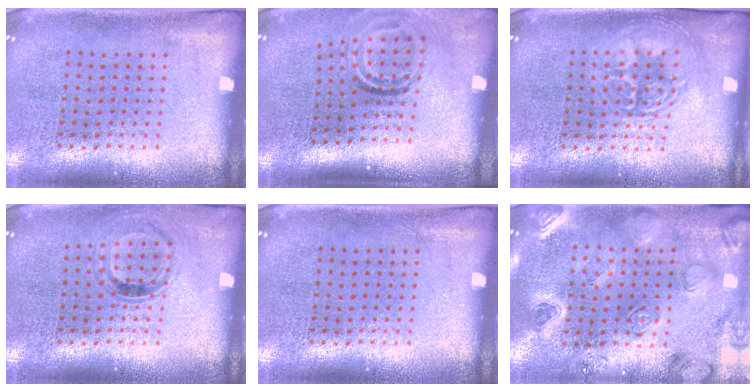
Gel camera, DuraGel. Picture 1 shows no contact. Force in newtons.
{"total": 1.9, "press": 1.1, "slide": 1.5}
{"total": 2.0, "press": 1.9, "slide": 0.3}
{"total": 0.9, "press": 0.9, "slide": 0.3}
{"total": 0.0}
{"total": 2.2, "press": 2.2, "slide": 0.4}